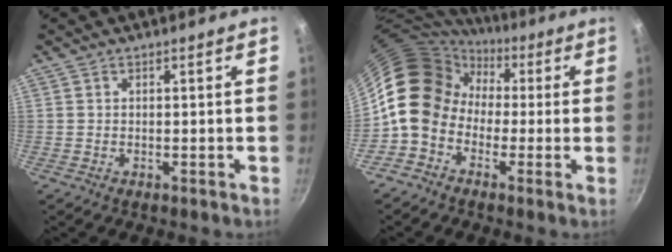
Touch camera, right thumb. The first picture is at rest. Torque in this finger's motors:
{"motor_torque": [-0.41, 0.98, 1.70, -0.67, 0.48]}